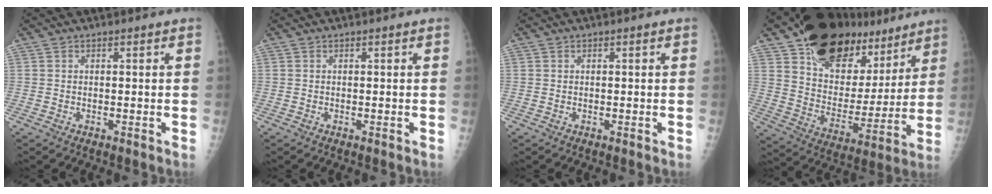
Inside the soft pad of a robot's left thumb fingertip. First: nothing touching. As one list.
[{"total": 0.0}, {"total": 0.0}, {"total": 25.6, "force": [16.7, 14.2, 13.2], "torque": [-0.172, -0.055, 0.275]}]